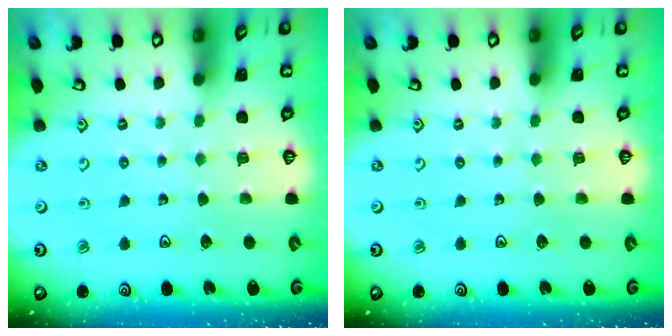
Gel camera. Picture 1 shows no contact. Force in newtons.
{"total": 0.0}